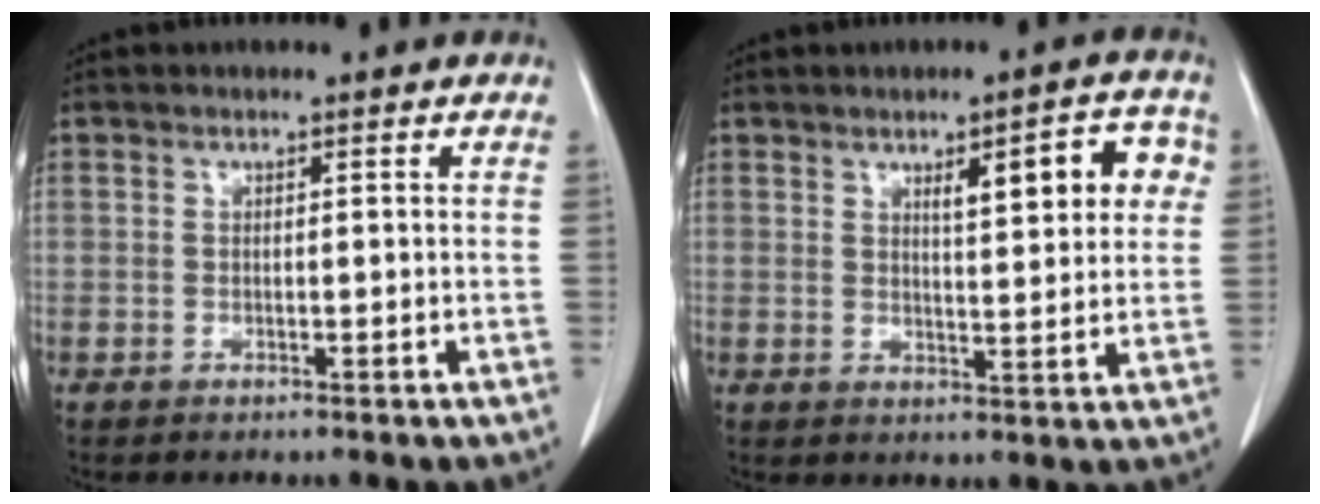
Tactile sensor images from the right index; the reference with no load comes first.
{"total": 8.5, "force": [3.1, 2.1, 7.6], "torque": [-0.099, 0.017, 0.041]}